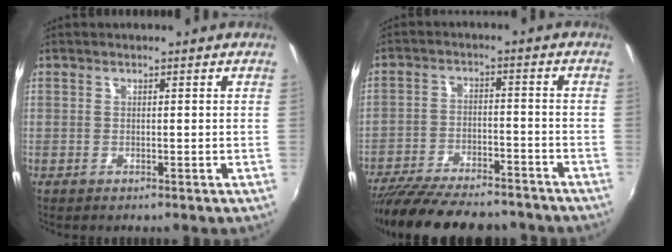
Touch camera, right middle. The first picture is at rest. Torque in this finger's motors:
{"motor_torque": [1.02, -1.11, 0.31, 0.09]}